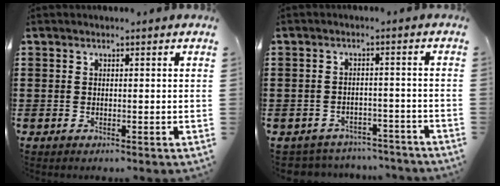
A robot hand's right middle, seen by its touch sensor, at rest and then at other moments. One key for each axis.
{"total": 3.1, "fx": -3.1, "fy": 0.5, "fz": -0.3, "tx": -0.004, "ty": 0.002, "tz": -0.069}